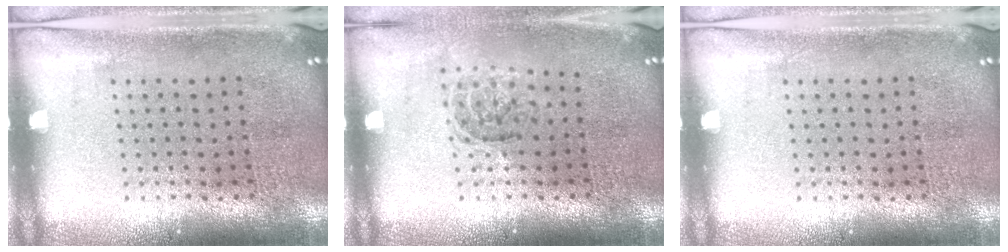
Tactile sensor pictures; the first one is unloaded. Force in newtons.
{"total": 1.2, "press": 1.1, "slide": 0.5}
{"total": 0.0}